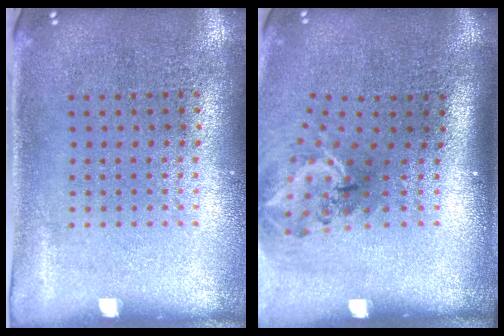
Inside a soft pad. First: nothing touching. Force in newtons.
{"total": 1.9, "press": 1.3, "slide": 1.4}